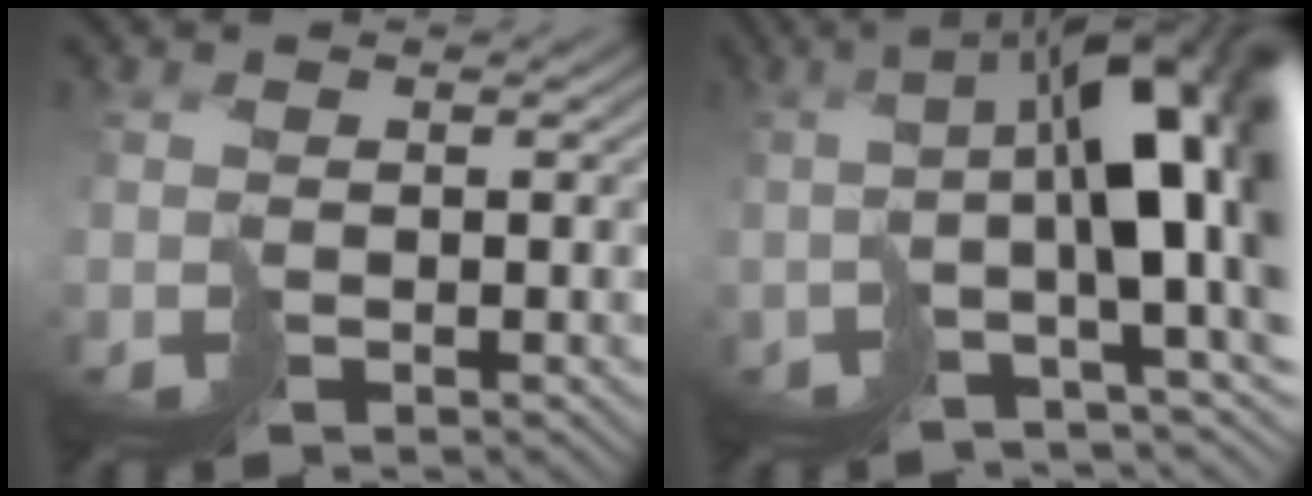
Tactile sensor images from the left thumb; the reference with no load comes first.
{"total": 12.7, "force": [1.0, 2.8, 12.4], "torque": [-0.193, 0.006, 0.023]}